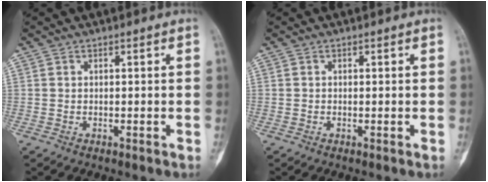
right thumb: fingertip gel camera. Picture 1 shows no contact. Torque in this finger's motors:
{"motor_torque": [-0.16, 0.05, -0.35, -0.03, -0.08]}